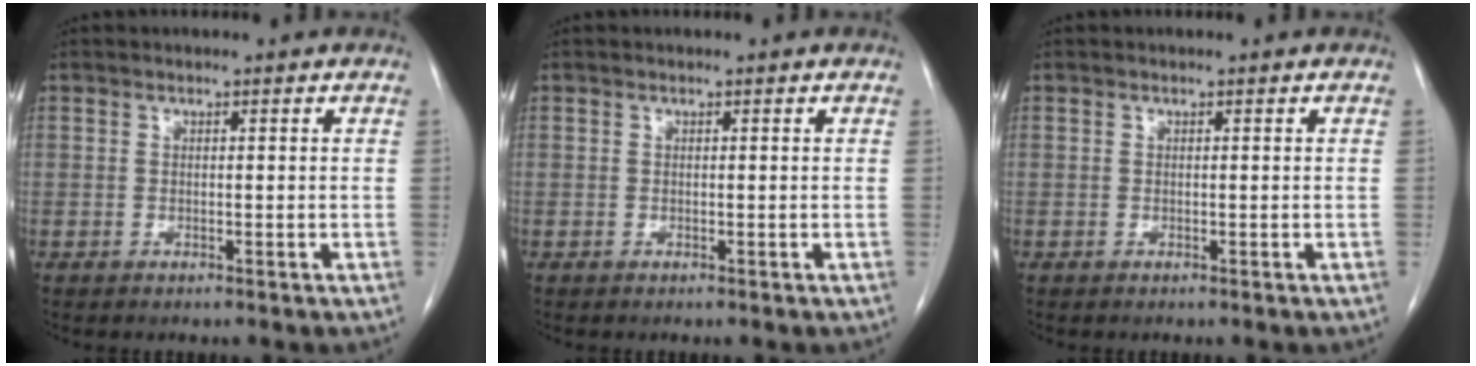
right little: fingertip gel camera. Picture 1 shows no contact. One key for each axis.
{"total": 0.0}
{"total": 0.0}